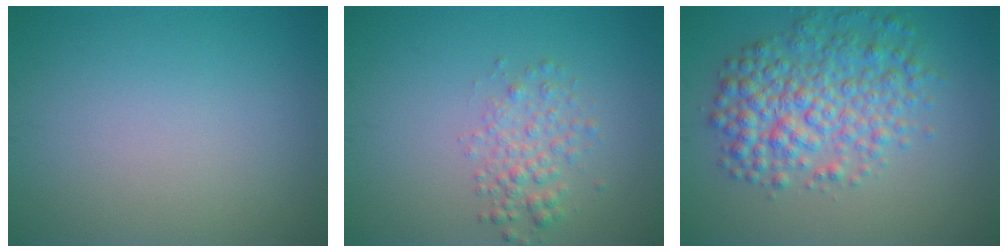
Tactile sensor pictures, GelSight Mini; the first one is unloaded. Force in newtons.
{"total": 2.4, "press": 2.4, "slide": 0.1}
{"total": 6.3, "press": 6.3, "slide": 0.1}